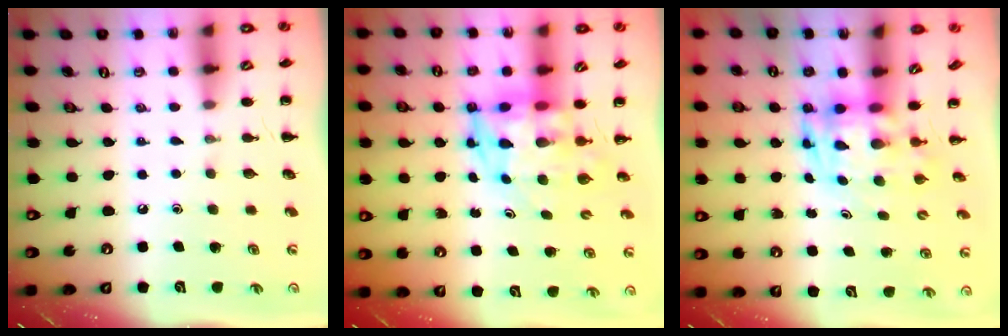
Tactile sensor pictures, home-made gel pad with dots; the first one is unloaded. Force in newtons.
{"total": 6.2, "press": 5.8, "slide": 2.1}
{"total": 3.8, "press": 3.7, "slide": 0.7}